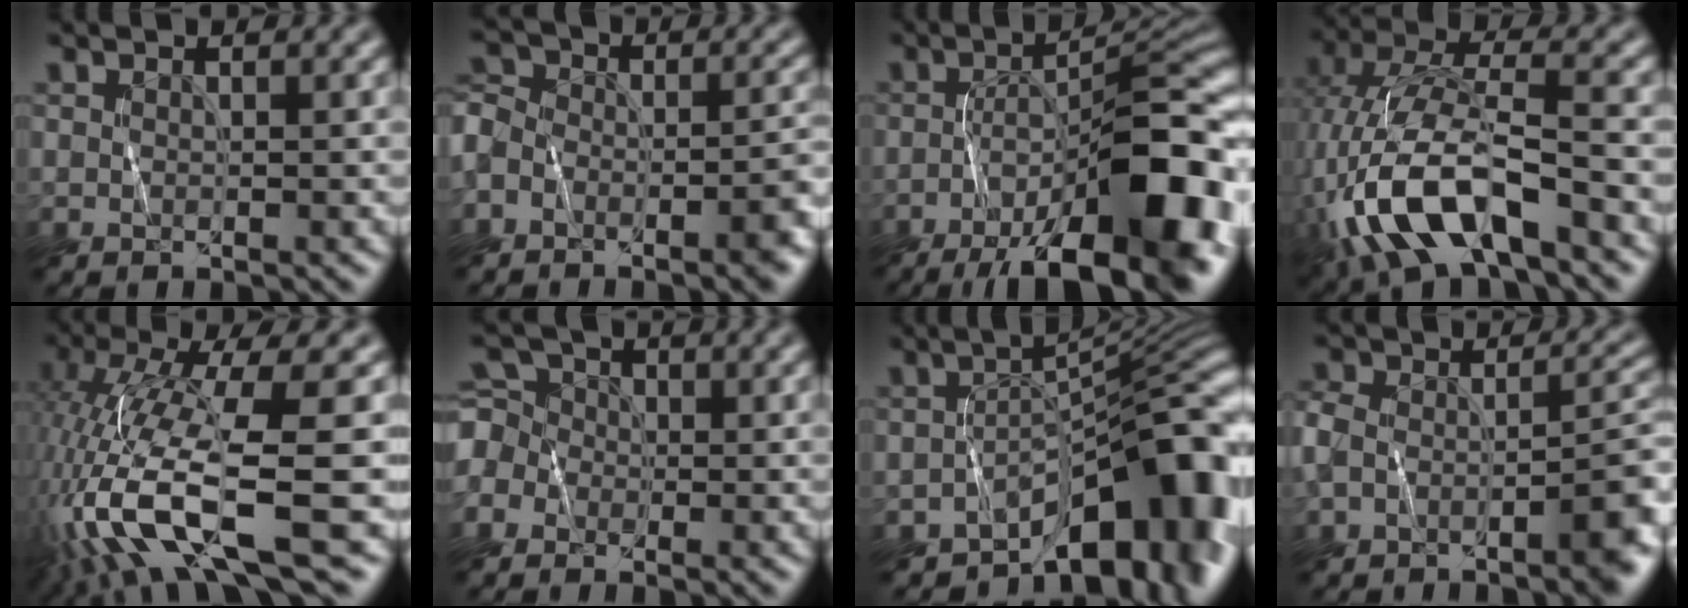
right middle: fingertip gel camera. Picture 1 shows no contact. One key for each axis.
{"total": 7.9, "fx": -4.9, "fy": 4.3, "fz": 4.4, "tx": -0.055, "ty": 0.011, "tz": -0.084}
{"total": 15.8, "fx": -8.6, "fy": 4.8, "fz": 12.3, "tx": -0.167, "ty": 0.012, "tz": -0.141}
{"total": 10.5, "fx": -5.1, "fy": 4.2, "fz": 8.1, "tx": -0.184, "ty": 0.009, "tz": -0.101}
{"total": 11.8, "fx": -5.4, "fy": 2.3, "fz": 10.2, "tx": -0.218, "ty": -0.003, "tz": -0.093}
{"total": 4.1, "fx": -0.3, "fy": 3.7, "fz": 1.8, "tx": -0.054, "ty": 0.028, "tz": -0.021}
{"total": 11.4, "fx": -6.9, "fy": 5.2, "fz": 7.6, "tx": -0.074, "ty": 0.007, "tz": -0.115}
{"total": 6.4, "fx": -3.6, "fy": 3.1, "fz": 4.3, "tx": -0.066, "ty": 0.004, "tz": -0.071}